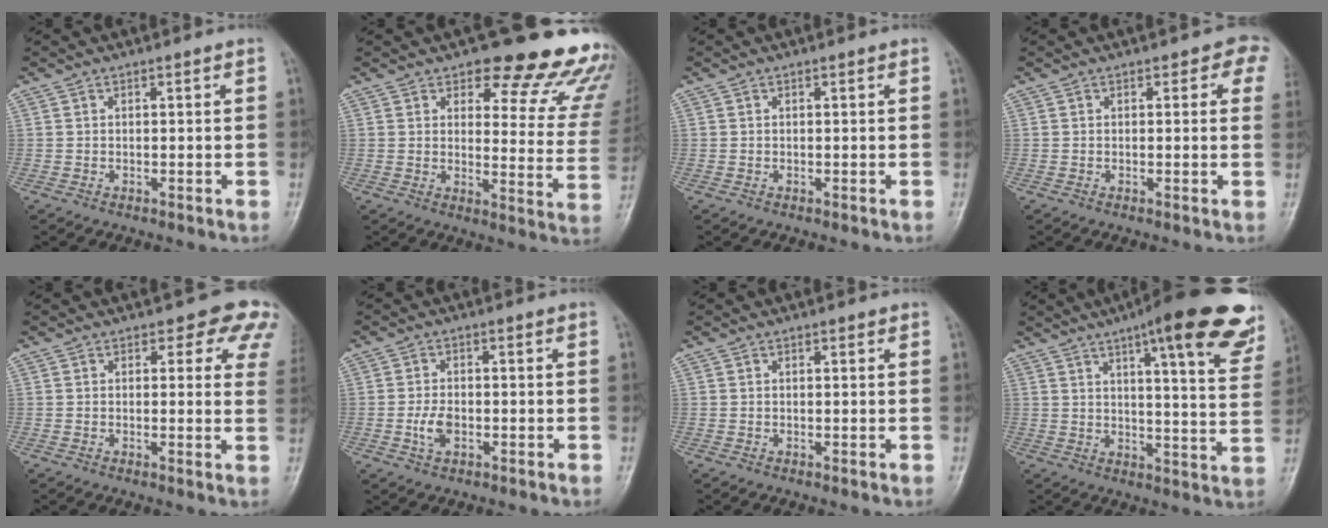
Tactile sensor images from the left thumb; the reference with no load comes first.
{"total": 20.2, "force": [16.3, 7.3, 9.4], "torque": [-0.058, -0.112, 0.176]}
{"total": 0.0}
{"total": 3.9, "force": [1.7, 2.2, 2.7], "torque": [0.008, 0.000, 0.005]}
{"total": 7.6, "force": [5.2, 3.9, 4.0], "torque": [0.000, -0.020, 0.035]}
{"total": 3.6, "force": [-1.0, 2.1, 2.7], "torque": [-0.053, 0.004, -0.019]}
{"total": 0.6, "force": [0.4, 0.3, 0.4], "torque": [-0.005, -0.002, 0.002]}
{"total": 22.8, "force": [14.2, 4.8, 17.1], "torque": [-0.201, -0.041, 0.173]}